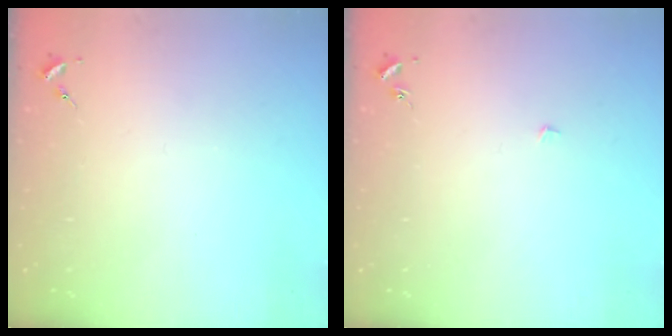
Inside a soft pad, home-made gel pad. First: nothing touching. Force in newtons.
{"total": 2.3, "press": 2.3, "slide": 0.1}